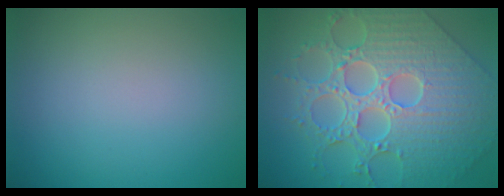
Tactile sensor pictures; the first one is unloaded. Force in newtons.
{"total": 9.3, "press": 7.3, "slide": 5.7}